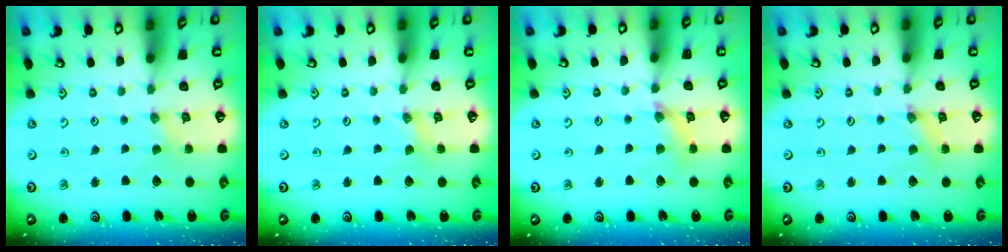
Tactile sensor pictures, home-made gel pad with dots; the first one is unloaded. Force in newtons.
{"total": 0.0}
{"total": 5.3, "press": 5.3, "slide": 0.5}
{"total": 1.3, "press": 1.3, "slide": 0.4}